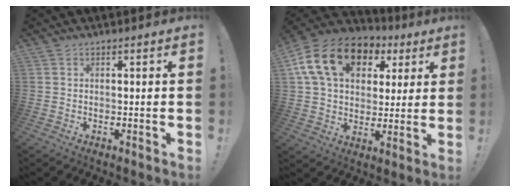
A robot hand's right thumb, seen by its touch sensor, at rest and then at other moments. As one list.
[{"total": 19.8, "force": [7.9, 13.6, 12.0], "torque": [-0.191, -0.017, 0.147]}]